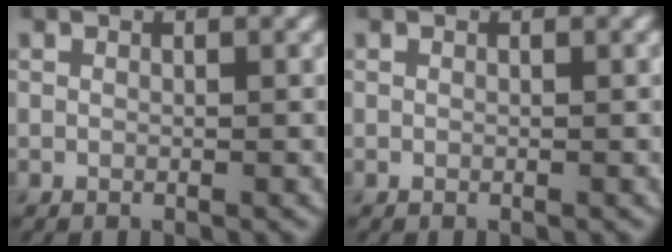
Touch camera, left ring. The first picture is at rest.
{"total": 0.0}